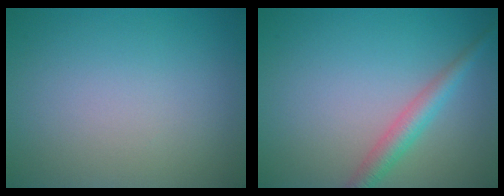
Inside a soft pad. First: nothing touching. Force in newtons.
{"total": 2.7, "press": 2.7, "slide": 0.1}